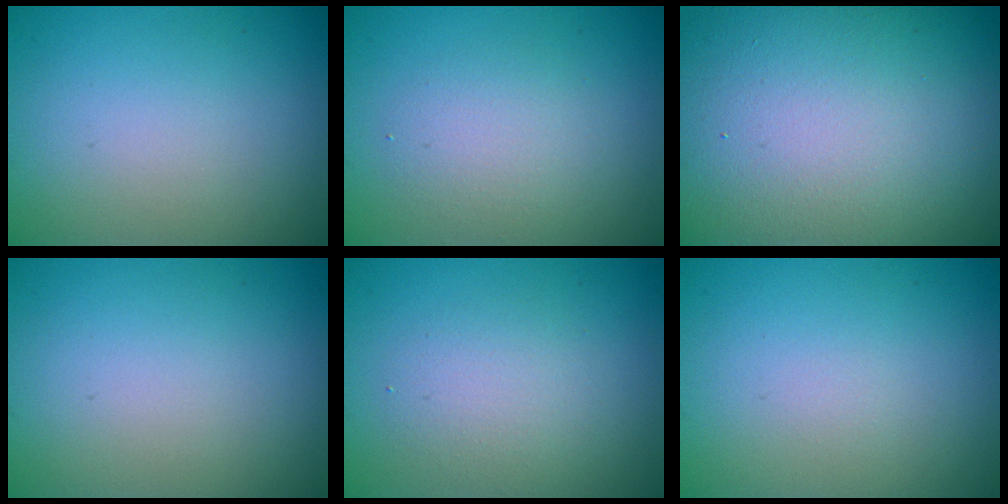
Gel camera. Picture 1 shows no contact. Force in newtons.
{"total": 2.6, "press": 2.6, "slide": 0.0}
{"total": 20.1, "press": 20.1, "slide": 1.2}
{"total": 0.0}
{"total": 2.6, "press": 2.6, "slide": 0.1}
{"total": 0.0}